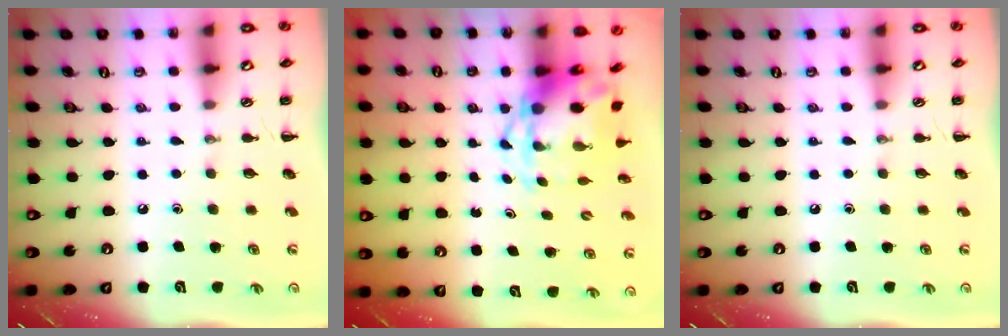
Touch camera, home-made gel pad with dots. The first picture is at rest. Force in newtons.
{"total": 5.0, "press": 4.9, "slide": 1.1}
{"total": 0.0}